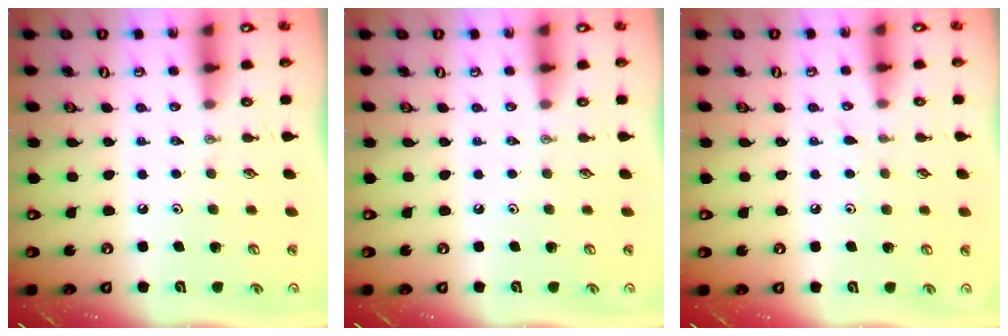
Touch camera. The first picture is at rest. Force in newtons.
{"total": 0.0}
{"total": 3.7, "press": 3.7, "slide": 0.4}